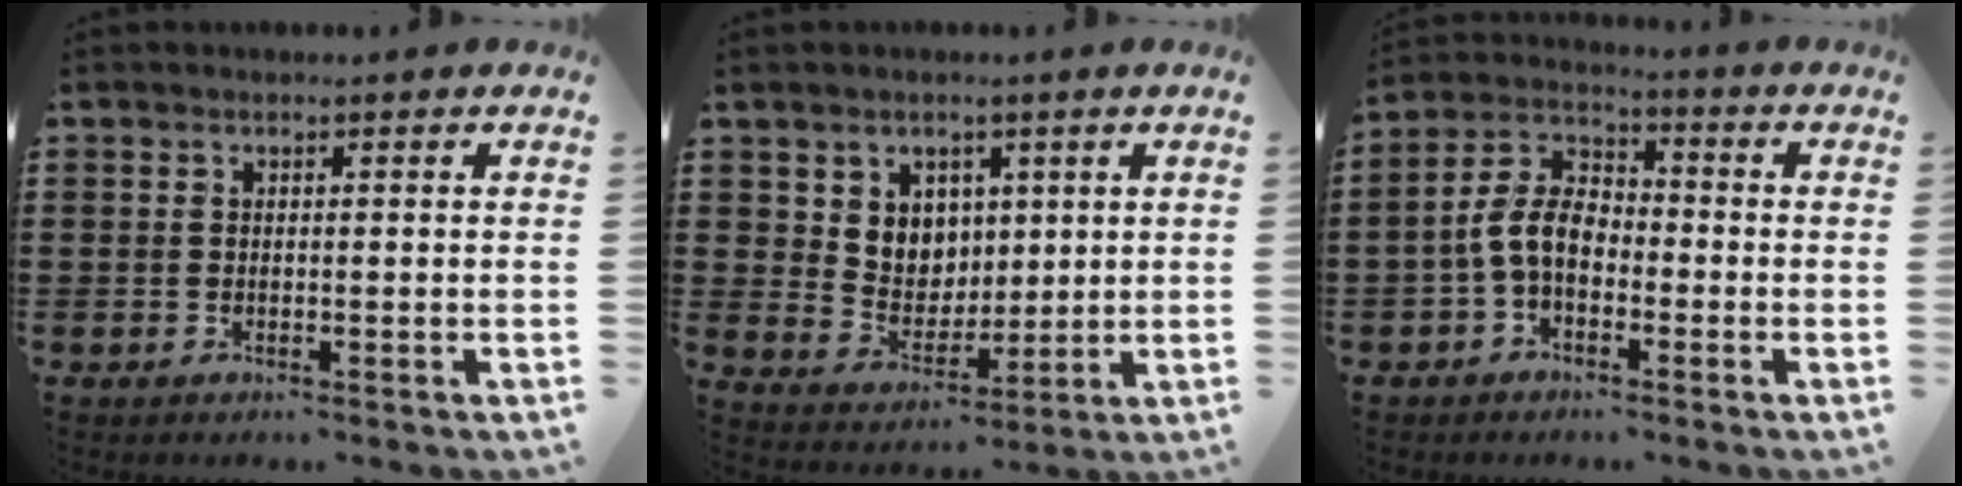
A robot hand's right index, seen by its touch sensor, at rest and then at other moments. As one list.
[{"total": 5.5, "force": [2.9, 4.7, 0.6], "torque": [-0.033, -0.001, 0.052]}, {"total": 6.9, "force": [-1.9, 4.3, 5.0], "torque": [-0.129, 0.007, -0.046]}]